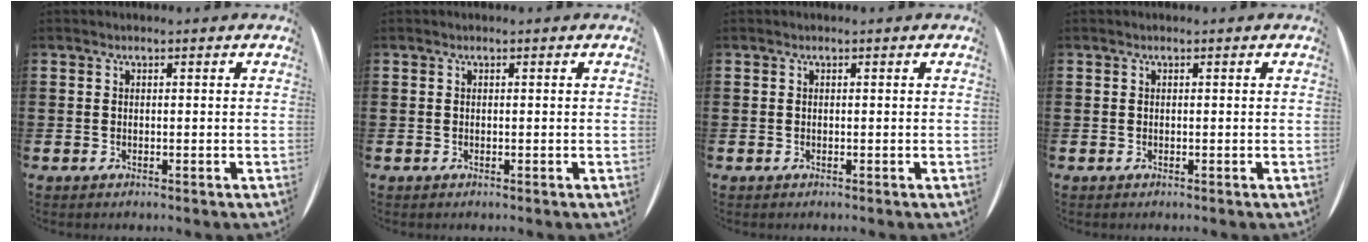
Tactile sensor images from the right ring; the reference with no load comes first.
{"total": 0.0}
{"total": 0.0}
{"total": 0.0}